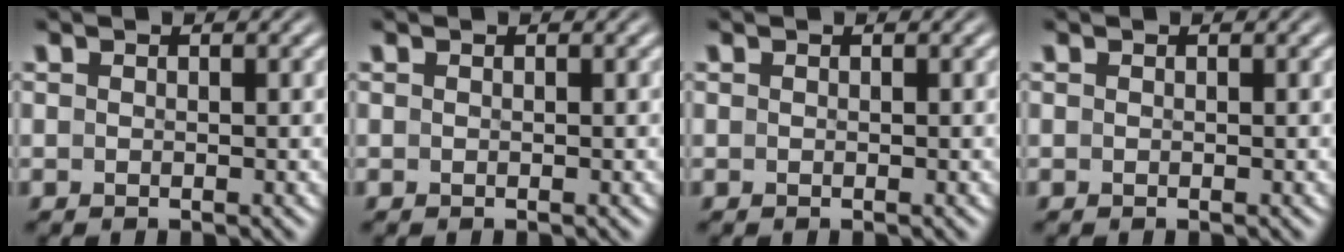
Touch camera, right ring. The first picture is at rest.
{"total": 0.0}
{"total": 0.0}
{"total": 0.0}